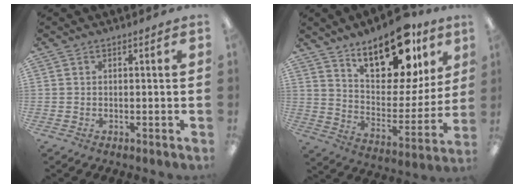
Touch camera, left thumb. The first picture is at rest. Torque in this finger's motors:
{"motor_torque": [0.49, 0.52, 1.71, -1.06, 0.08]}